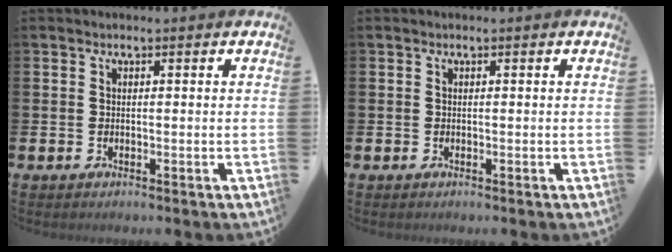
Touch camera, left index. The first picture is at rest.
{"total": 0.0}